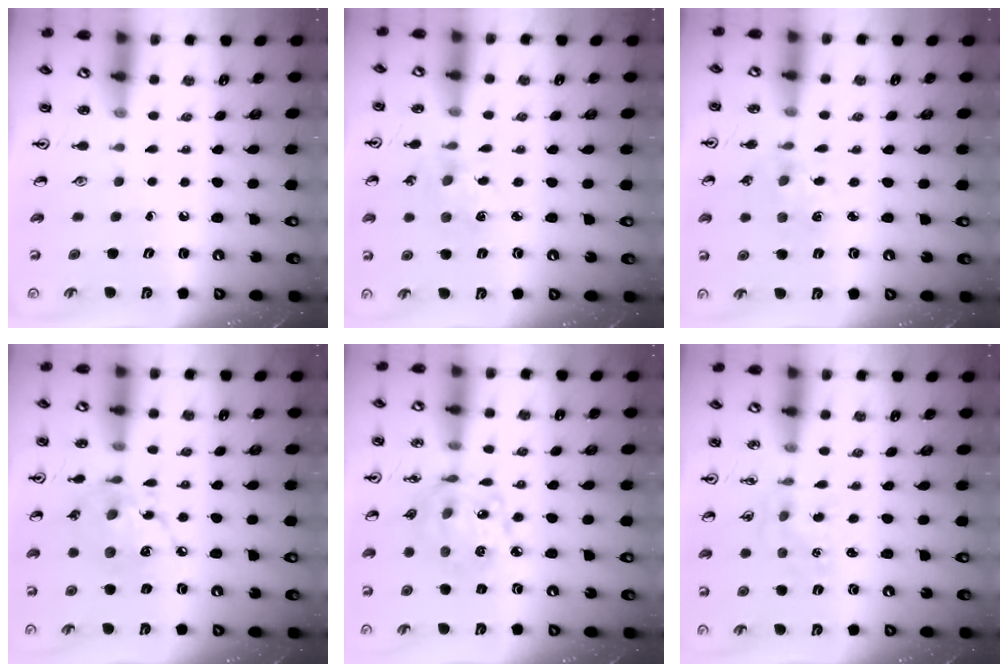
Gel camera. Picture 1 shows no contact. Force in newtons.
{"total": 2.1, "press": 2.1, "slide": 0.4}
{"total": 1.9, "press": 1.8, "slide": 0.3}
{"total": 13.0, "press": 13.0, "slide": 1.0}
{"total": 13.3, "press": 13.3, "slide": 0.9}
{"total": 1.2, "press": 1.2, "slide": 0.1}